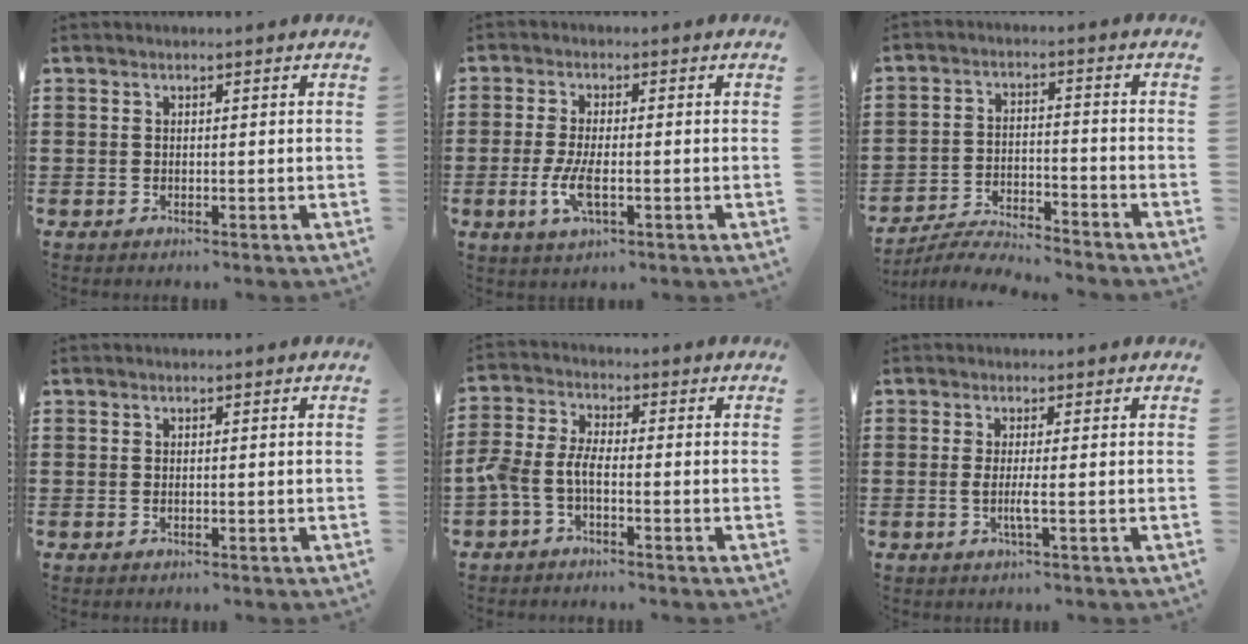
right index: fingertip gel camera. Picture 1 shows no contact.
{"total": 5.2, "force": [-1.4, 1.7, 4.7], "torque": [-0.106, -0.008, -0.031]}
{"total": 4.9, "force": [-4.8, 0.2, 0.8], "torque": [-0.017, 0.003, -0.098]}
{"total": 0.0}
{"total": 4.3, "force": [-1.9, 1.7, 3.4], "torque": [-0.098, -0.005, -0.046]}
{"total": 2.4, "force": [-0.5, -0.2, 2.4], "torque": [-0.050, -0.009, -0.013]}